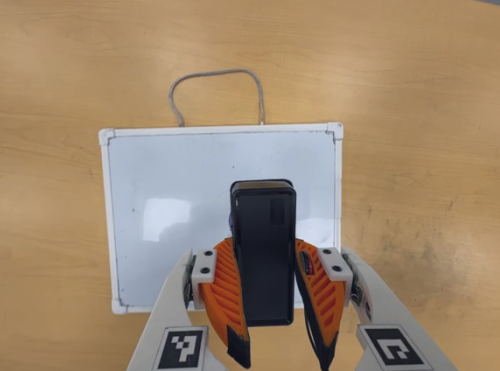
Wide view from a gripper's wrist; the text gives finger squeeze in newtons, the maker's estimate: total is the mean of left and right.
{"total": 8.0, "left": 7.1, "right": 8.9}